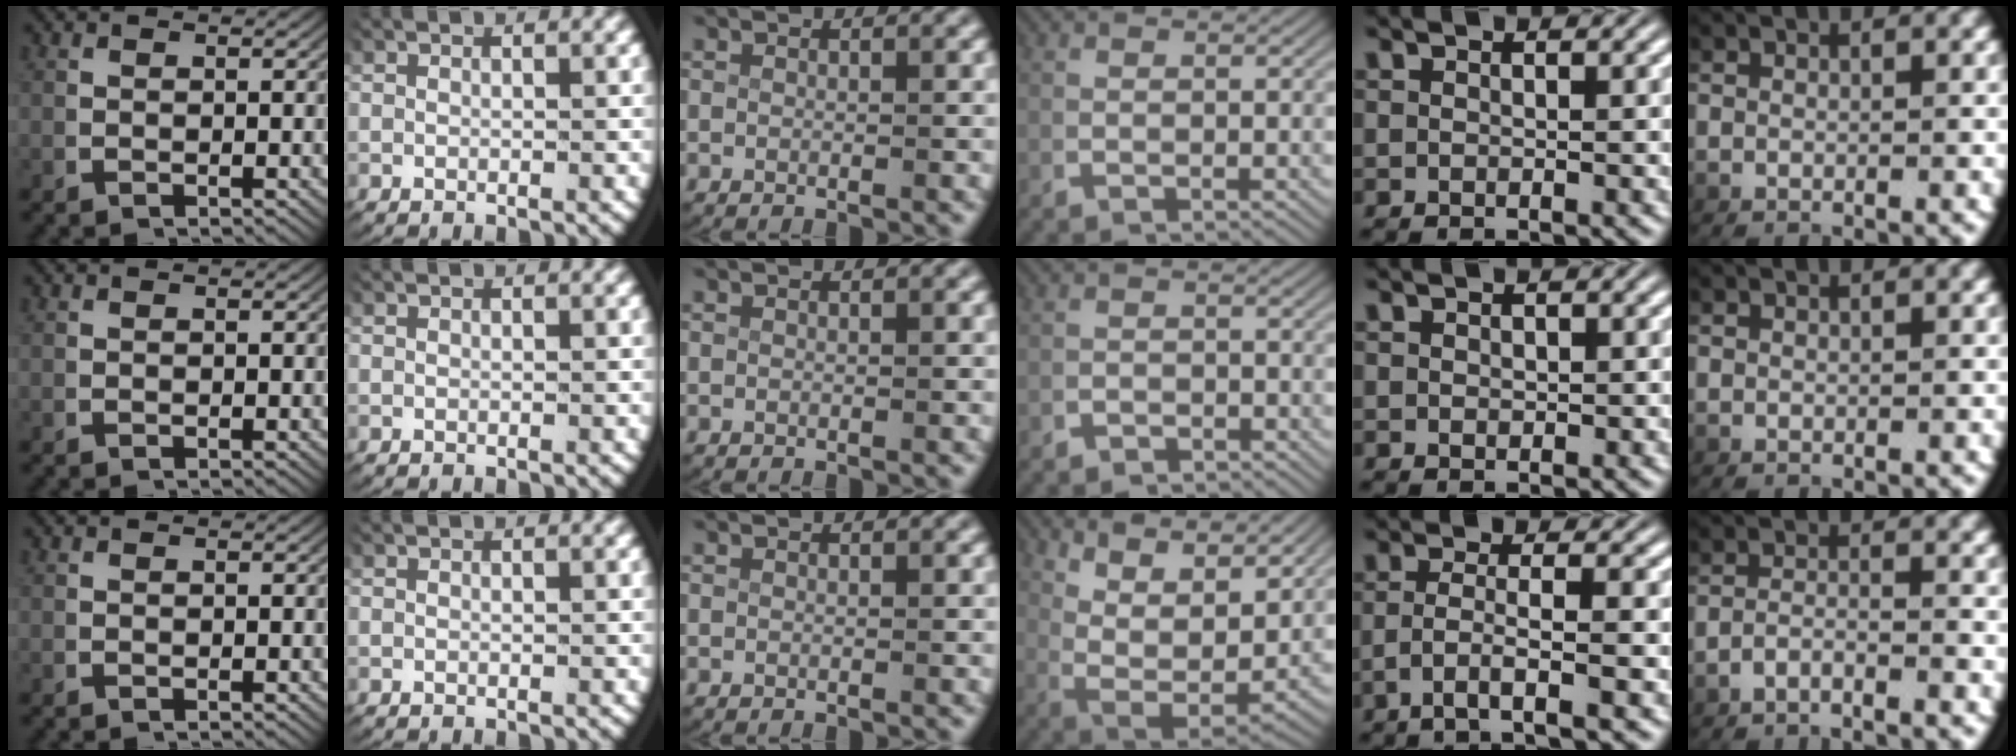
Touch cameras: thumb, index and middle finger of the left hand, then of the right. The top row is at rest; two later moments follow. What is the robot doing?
{"motion": "lift_and_place", "object": "towel"}